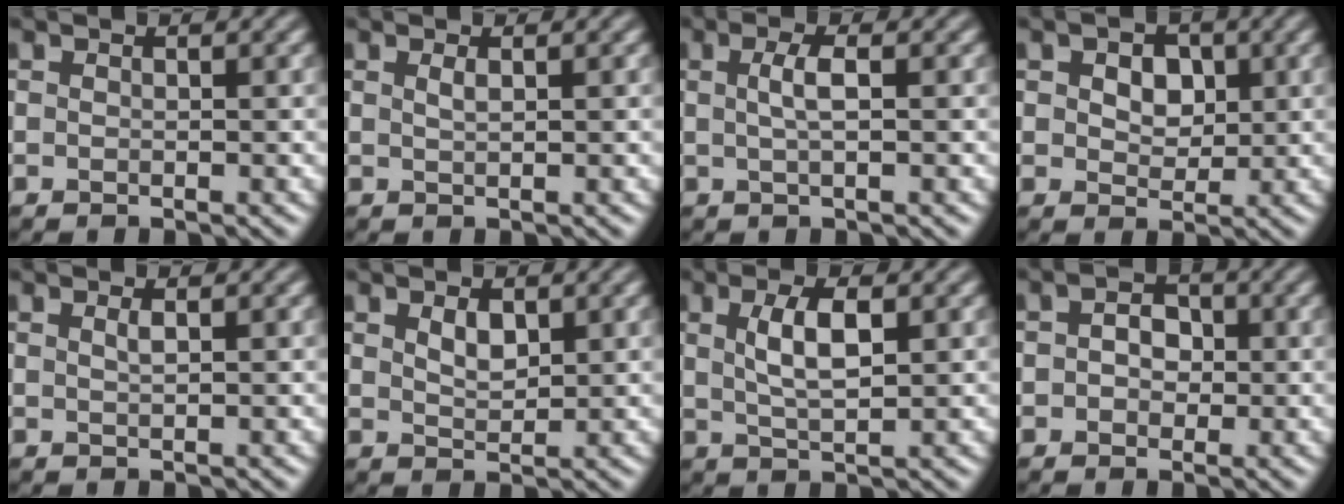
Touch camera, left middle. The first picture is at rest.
{"total": 0.8, "force": [0.4, 0.3, 0.7], "torque": [-0.010, 0.003, 0.007]}
{"total": 2.1, "force": [0.3, 0.5, 2.0], "torque": [-0.039, 0.006, 0.004]}
{"total": 4.0, "force": [1.3, 2.7, 2.7], "torque": [-0.037, 0.014, 0.006]}
{"total": 0.8, "force": [0.3, 0.2, 0.7], "torque": [-0.009, 0.003, 0.006]}
{"total": 1.9, "force": [0.9, 1.0, 1.4], "torque": [-0.025, -0.001, 0.020]}
{"total": 3.9, "force": [1.1, 1.3, 3.5], "torque": [-0.070, 0.004, 0.021]}
{"total": 2.7, "force": [0.3, 2.1, 1.7], "torque": [-0.020, 0.007, -0.011]}